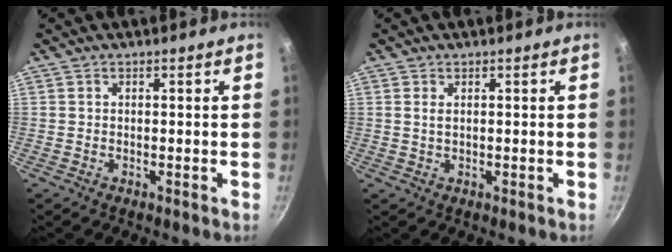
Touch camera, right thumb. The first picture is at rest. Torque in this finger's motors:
{"motor_torque": [-0.68, 0.06, 0.24, -0.25, -0.06]}